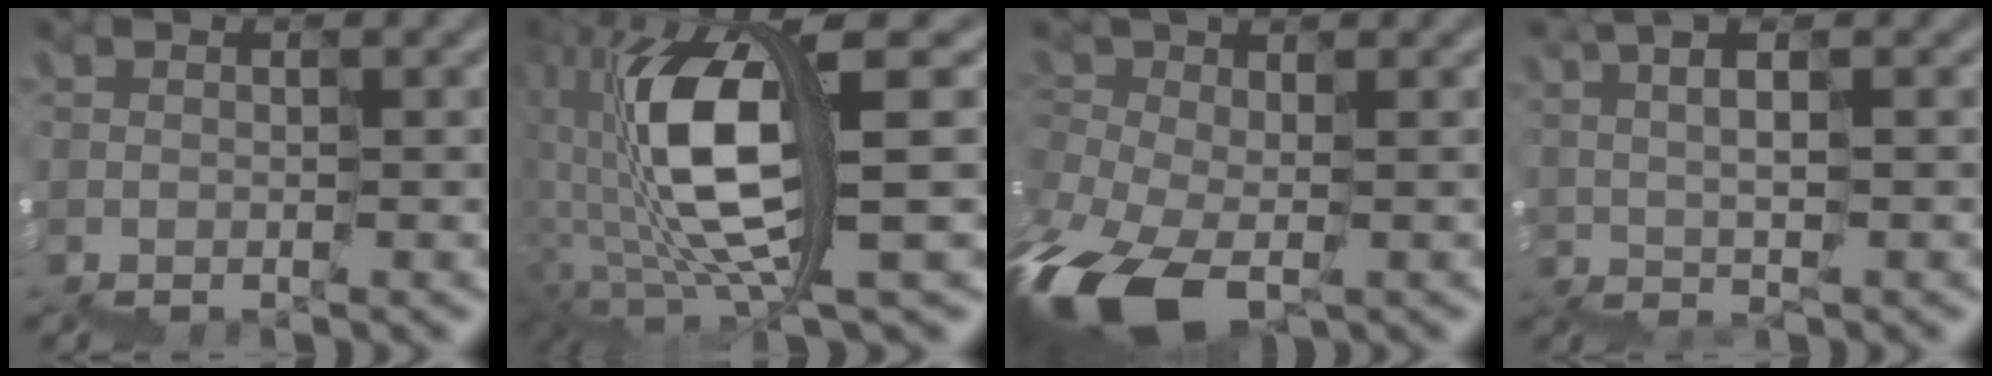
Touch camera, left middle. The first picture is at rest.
{"total": 9.4, "force": [1.3, 1.5, 9.2], "torque": [-0.193, 0.010, 0.028]}
{"total": 8.8, "force": [-3.1, 4.8, 6.7], "torque": [-0.163, -0.021, -0.045]}
{"total": 3.1, "force": [2.1, -0.8, 2.2], "torque": [-0.024, 0.012, 0.049]}